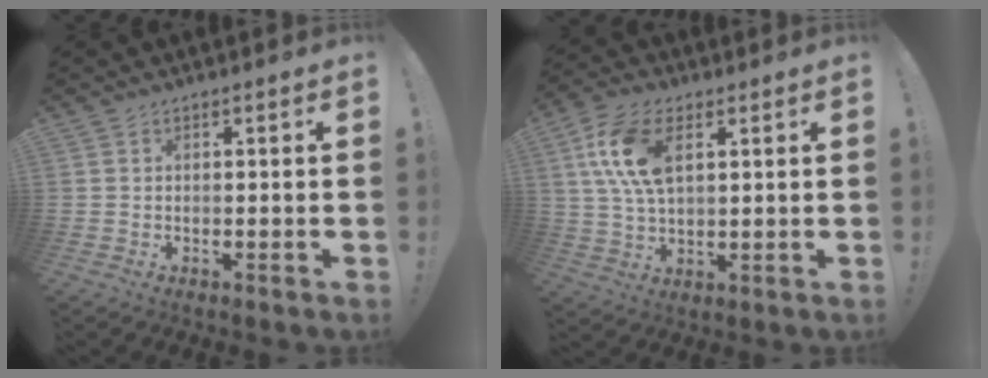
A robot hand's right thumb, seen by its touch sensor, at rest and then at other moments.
{"total": 13.1, "force": [4.4, 7.3, 10.0], "torque": [-0.210, 0.000, 0.081]}